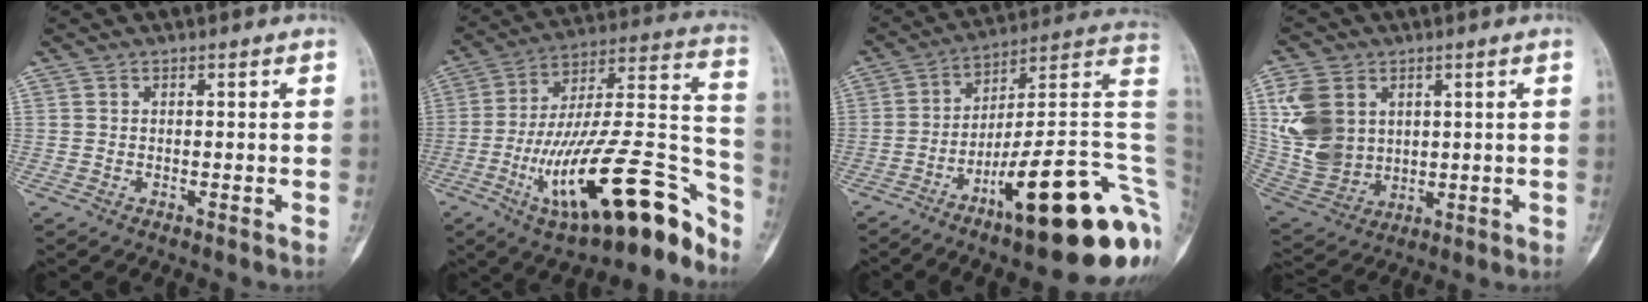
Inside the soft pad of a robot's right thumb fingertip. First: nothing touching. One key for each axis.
{"total": 27.1, "fx": -14.5, "fy": 8.2, "fz": 21.4, "tx": -0.294, "ty": 0.094, "tz": -0.230}
{"total": 25.6, "fx": -9.1, "fy": 5.7, "fz": 23.2, "tx": -0.247, "ty": 0.072, "tz": -0.130}
{"total": 12.9, "fx": 3.7, "fy": 9.9, "fz": 7.4, "tx": -0.135, "ty": -0.009, "tz": 0.089}